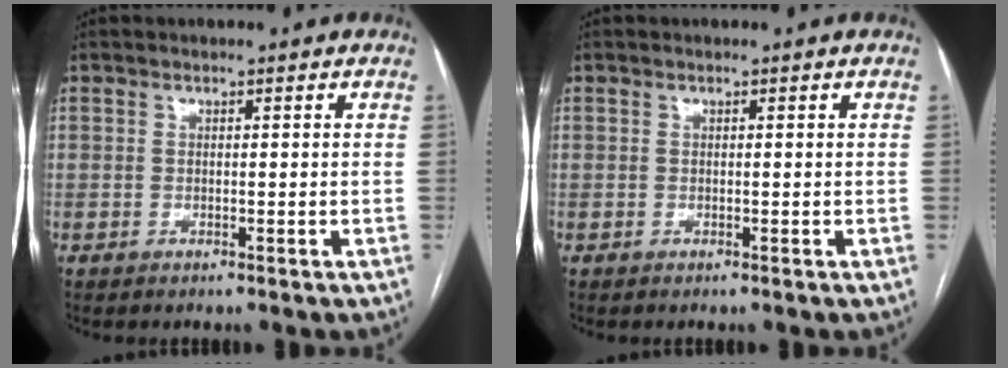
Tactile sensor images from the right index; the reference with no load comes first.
{"total": 0.0}